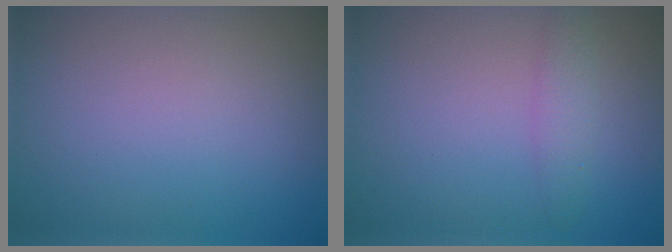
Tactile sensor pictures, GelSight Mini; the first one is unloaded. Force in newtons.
{"total": 1.8, "press": 1.8, "slide": 0.1}